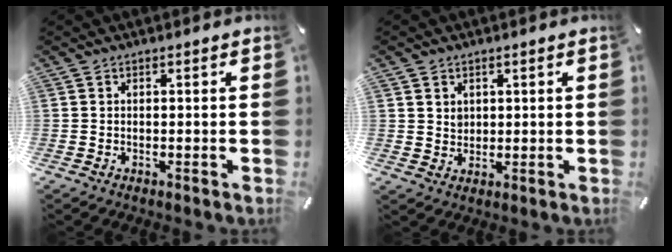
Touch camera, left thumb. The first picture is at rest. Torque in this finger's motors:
{"motor_torque": [0.09, -0.16, 0.07, 0.03, -0.02]}